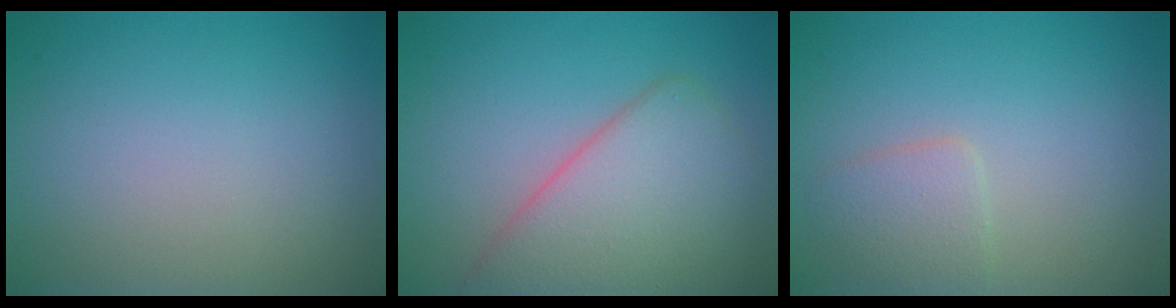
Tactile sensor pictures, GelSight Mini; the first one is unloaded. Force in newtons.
{"total": 6.4, "press": 6.4, "slide": 0.4}
{"total": 2.2, "press": 2.2, "slide": 0.1}